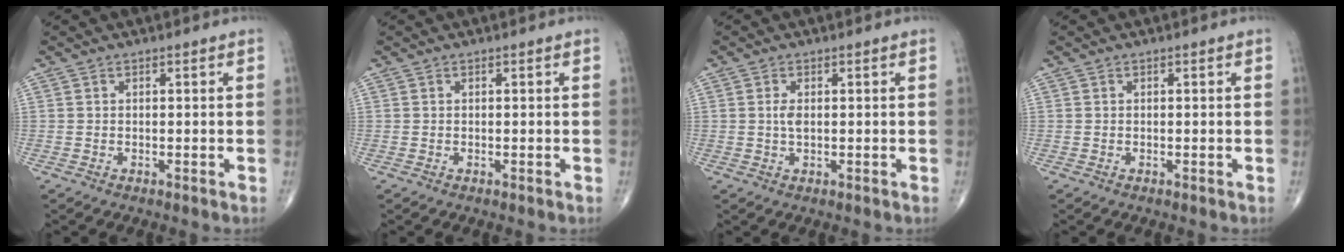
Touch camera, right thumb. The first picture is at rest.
{"total": 0.0}
{"total": 1.9, "force": [0.2, 0.9, 1.6], "torque": [-0.035, 0.000, 0.005]}
{"total": 0.0}